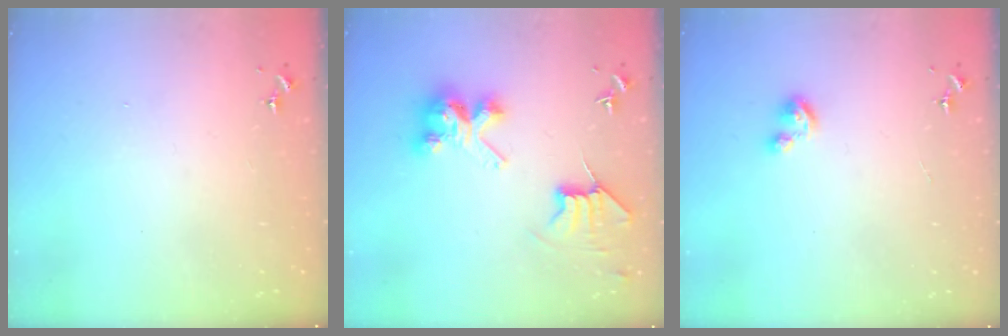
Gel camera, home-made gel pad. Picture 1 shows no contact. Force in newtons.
{"total": 8.9, "press": 8.9, "slide": 0.6}
{"total": 4.4, "press": 4.3, "slide": 0.4}